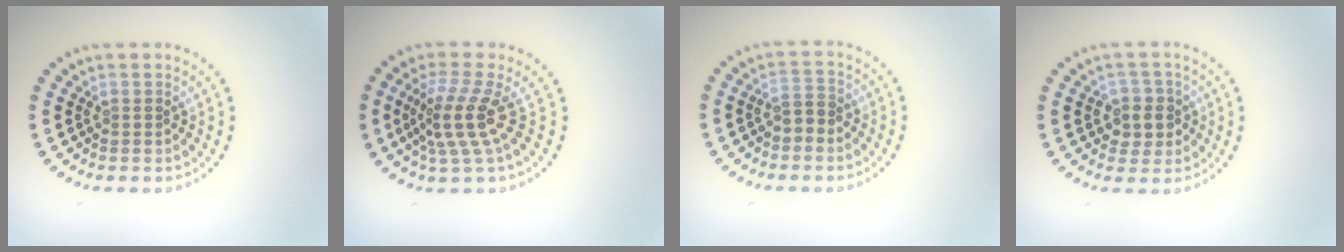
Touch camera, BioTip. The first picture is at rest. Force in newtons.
{"total": 3.8, "press": 2.7, "slide": 2.6}
{"total": 1.9, "press": 1.8, "slide": 0.6}
{"total": 2.6, "press": 2.5, "slide": 0.8}